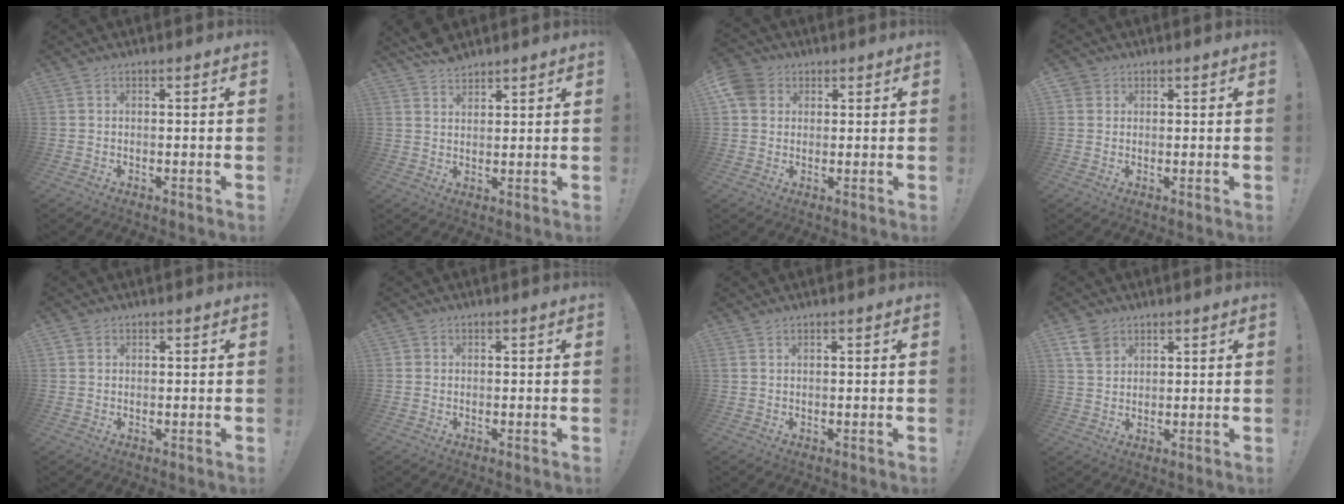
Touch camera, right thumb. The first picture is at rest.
{"total": 4.7, "force": [4.0, 2.1, 1.5], "torque": [-0.025, -0.023, 0.075]}
{"total": 6.6, "force": [2.4, 5.7, 2.4], "torque": [-0.046, -0.002, 0.048]}
{"total": 2.3, "force": [1.2, 1.8, 0.5], "torque": [-0.008, -0.002, 0.023]}
{"total": 1.2, "force": [0.8, 0.9, 0.3], "torque": [0.002, -0.002, 0.013]}
{"total": 1.0, "force": [0.3, 0.9, 0.2], "torque": [-0.004, 0.002, 0.005]}
{"total": 0.6, "force": [0.5, 0.1, 0.2], "torque": [-0.007, 0.003, 0.011]}
{"total": 6.1, "force": [3.8, 3.9, 2.7], "torque": [-0.039, -0.014, 0.074]}